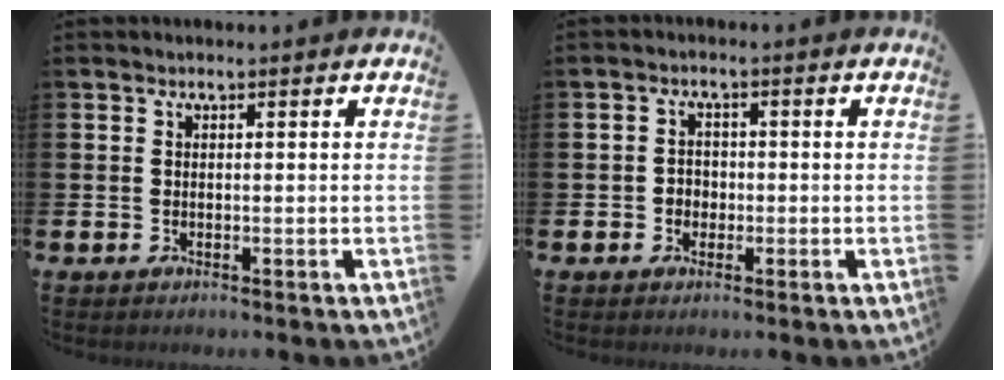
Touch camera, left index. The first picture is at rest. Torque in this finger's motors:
{"motor_torque": [0.52, 0.14, 0.01, 0.04]}